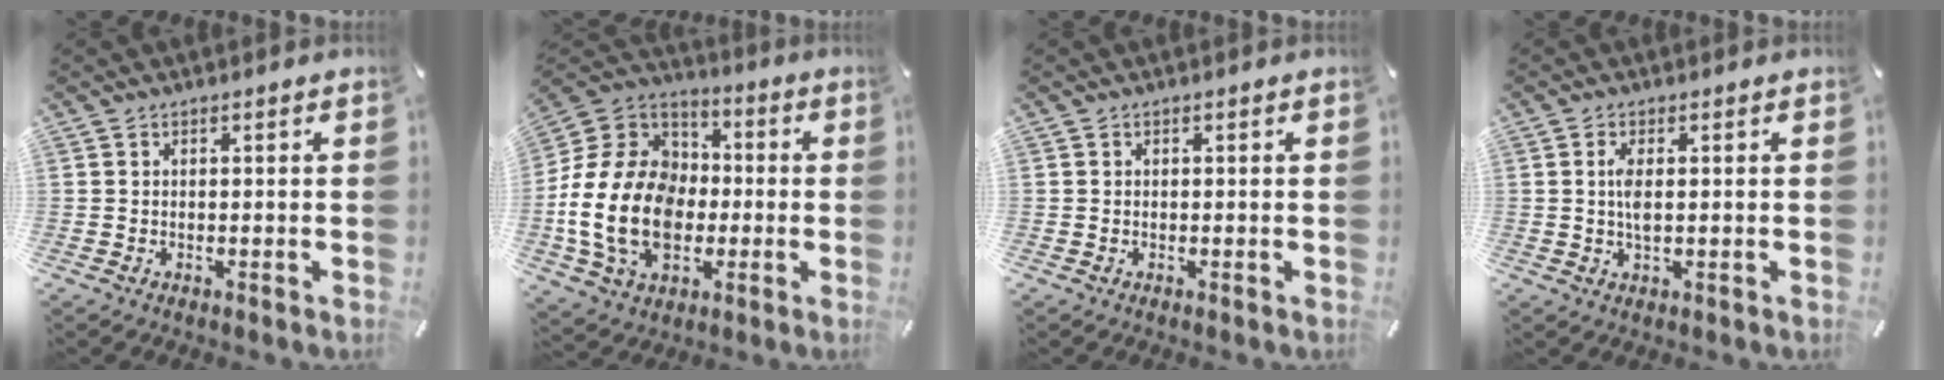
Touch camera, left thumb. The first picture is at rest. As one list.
[{"total": 21.9, "force": [-3.9, 16.8, 13.5], "torque": [-0.290, 0.019, -0.065]}, {"total": 0.0}, {"total": 3.4, "force": [0.4, 1.2, 3.2], "torque": [-0.073, 0.000, 0.002]}]